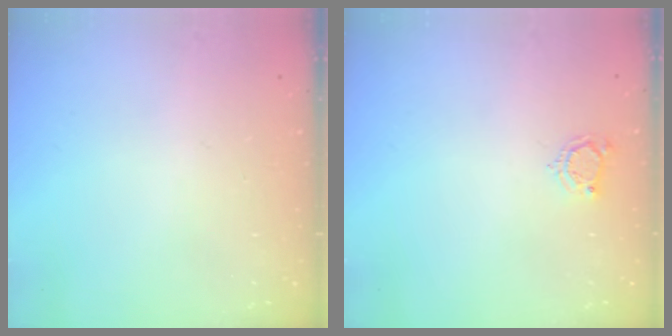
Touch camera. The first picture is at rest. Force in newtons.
{"total": 3.9, "press": 3.8, "slide": 0.5}